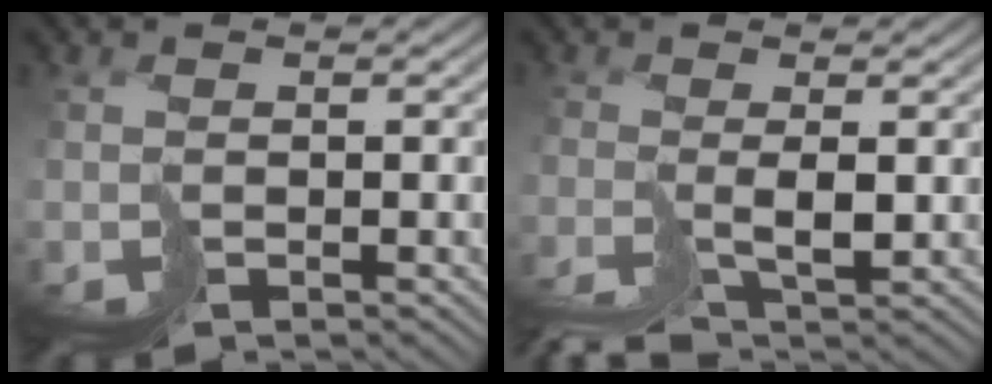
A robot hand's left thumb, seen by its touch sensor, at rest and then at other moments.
{"total": 2.9, "force": [-2.1, -0.3, 2.0], "torque": [-0.024, -0.006, -0.041]}